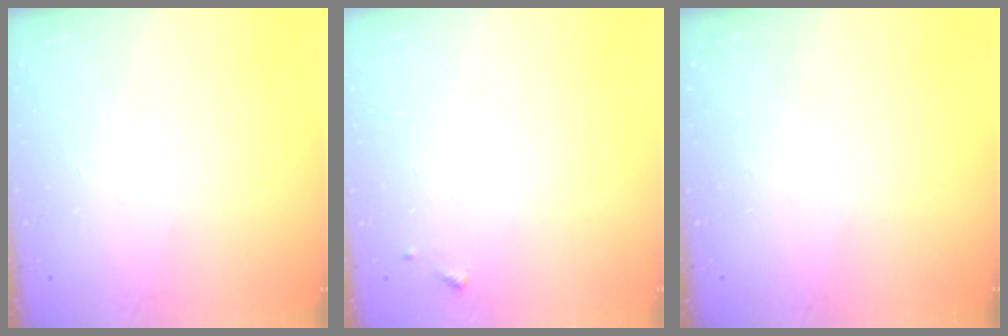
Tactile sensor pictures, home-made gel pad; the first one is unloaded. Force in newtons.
{"total": 5.1, "press": 5.1, "slide": 0.5}
{"total": 0.0}